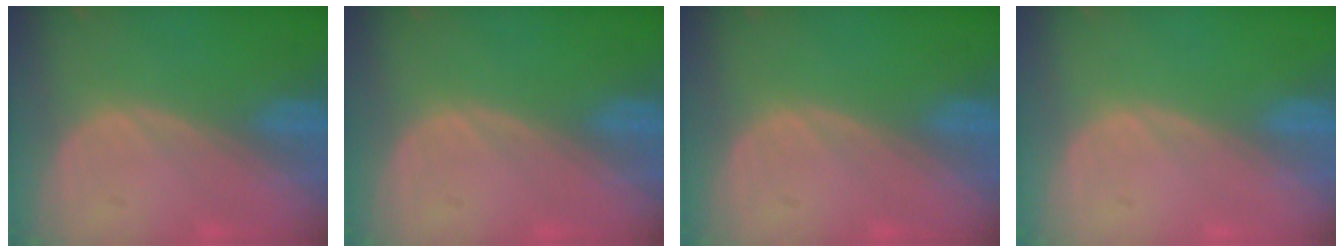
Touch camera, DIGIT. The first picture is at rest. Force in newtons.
{"total": 0.0}
{"total": 0.0}
{"total": 0.0}